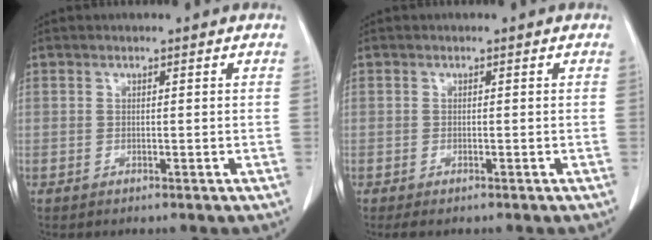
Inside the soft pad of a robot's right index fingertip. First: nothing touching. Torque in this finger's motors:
{"motor_torque": [0.12, -0.10, 0.04, 0.01]}